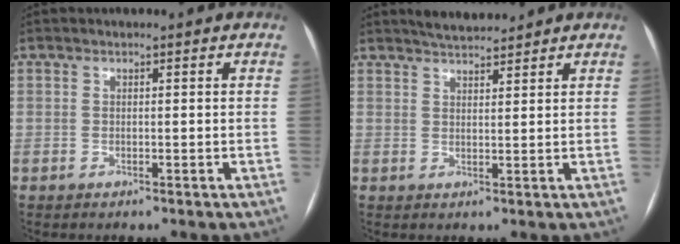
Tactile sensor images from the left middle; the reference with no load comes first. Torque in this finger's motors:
{"motor_torque": [0.00, -0.05, -0.01, 0.00]}